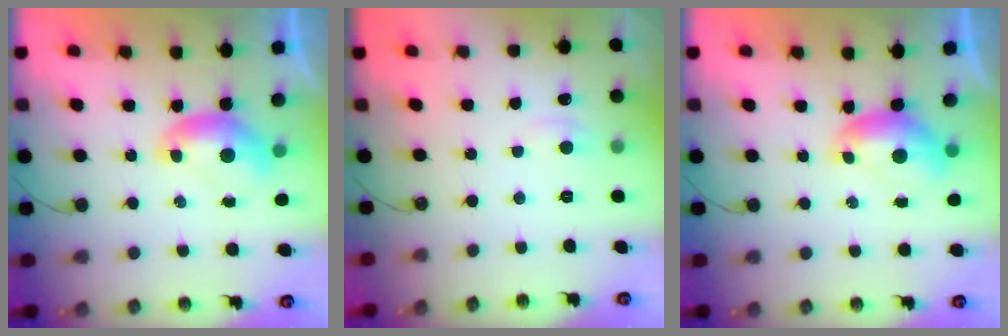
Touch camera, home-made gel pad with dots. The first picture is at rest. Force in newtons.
{"total": 1.2, "press": 1.0, "slide": 0.6}
{"total": 0.7, "press": 0.3, "slide": 0.6}